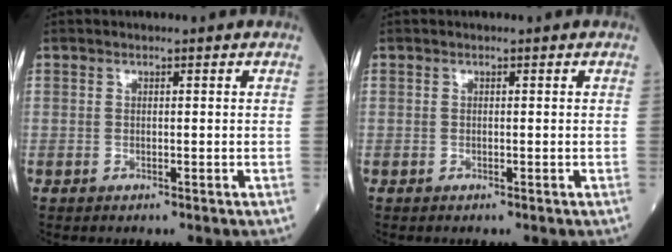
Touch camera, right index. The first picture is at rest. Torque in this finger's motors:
{"motor_torque": [0.00, 0.00, -0.03, -0.01]}